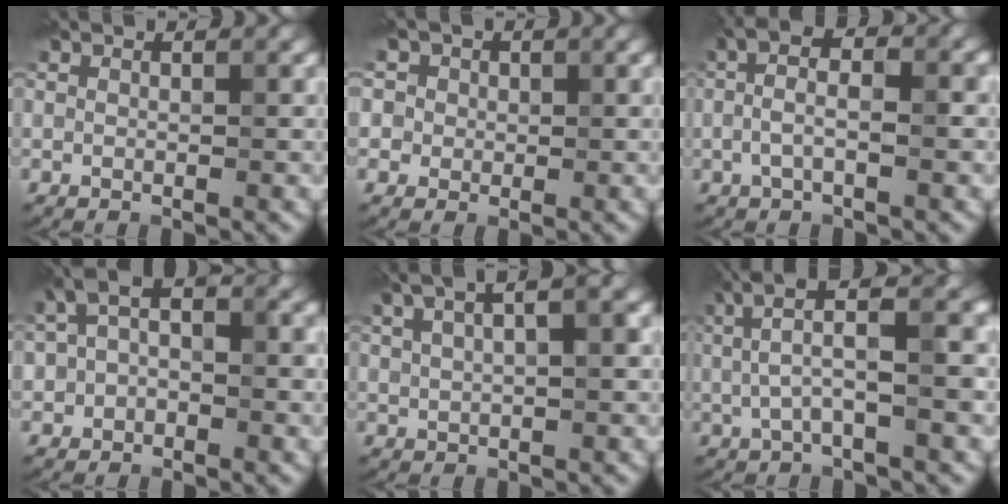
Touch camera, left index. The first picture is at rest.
{"total": 4.6, "force": [2.0, 3.8, 1.7], "torque": [-0.026, 0.015, 0.005]}
{"total": 3.9, "force": [-0.5, 1.3, 3.6], "torque": [-0.080, 0.009, -0.018]}
{"total": 6.5, "force": [0.5, 4.4, 4.8], "torque": [-0.080, 0.016, -0.002]}
{"total": 8.7, "force": [4.1, 3.8, 6.6], "torque": [-0.128, 0.030, 0.065]}
{"total": 6.0, "force": [1.4, 1.5, 5.6], "torque": [-0.103, 0.010, 0.018]}